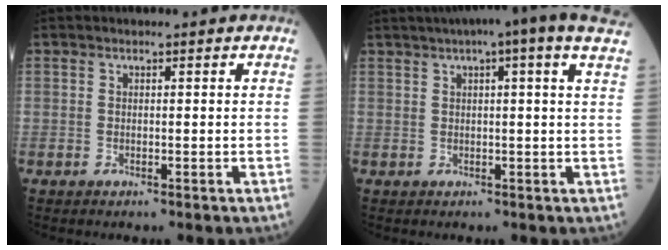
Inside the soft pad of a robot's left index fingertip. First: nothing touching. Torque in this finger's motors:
{"motor_torque": [1.04, -1.10, 0.82, 0.20]}